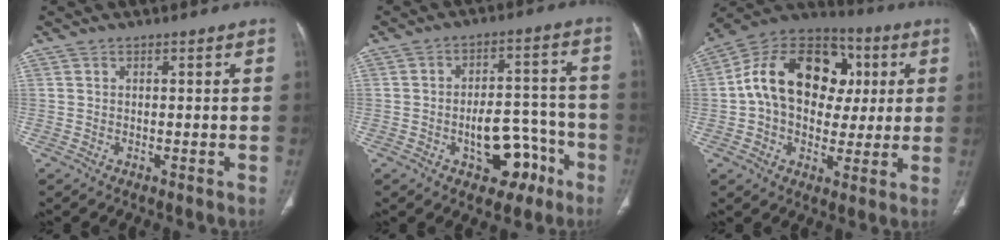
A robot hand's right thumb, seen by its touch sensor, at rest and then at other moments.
{"total": 10.8, "force": [-5.0, 6.5, 7.1], "torque": [-0.069, 0.056, -0.061]}
{"total": 21.2, "force": [3.0, 15.6, 14.1], "torque": [-0.208, 0.028, 0.044]}